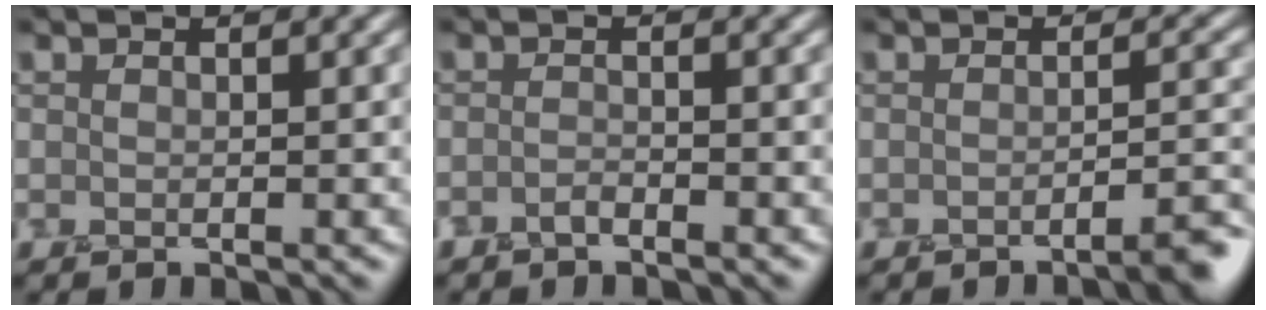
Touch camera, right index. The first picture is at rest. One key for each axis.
{"total": 0.8, "fx": -0.7, "fy": 0.2, "fz": 0.2, "tx": -0.002, "ty": 0.009, "tz": -0.017}
{"total": 3.1, "fx": -2.0, "fy": 0.5, "fz": 2.2, "tx": -0.021, "ty": 0.005, "tz": -0.043}